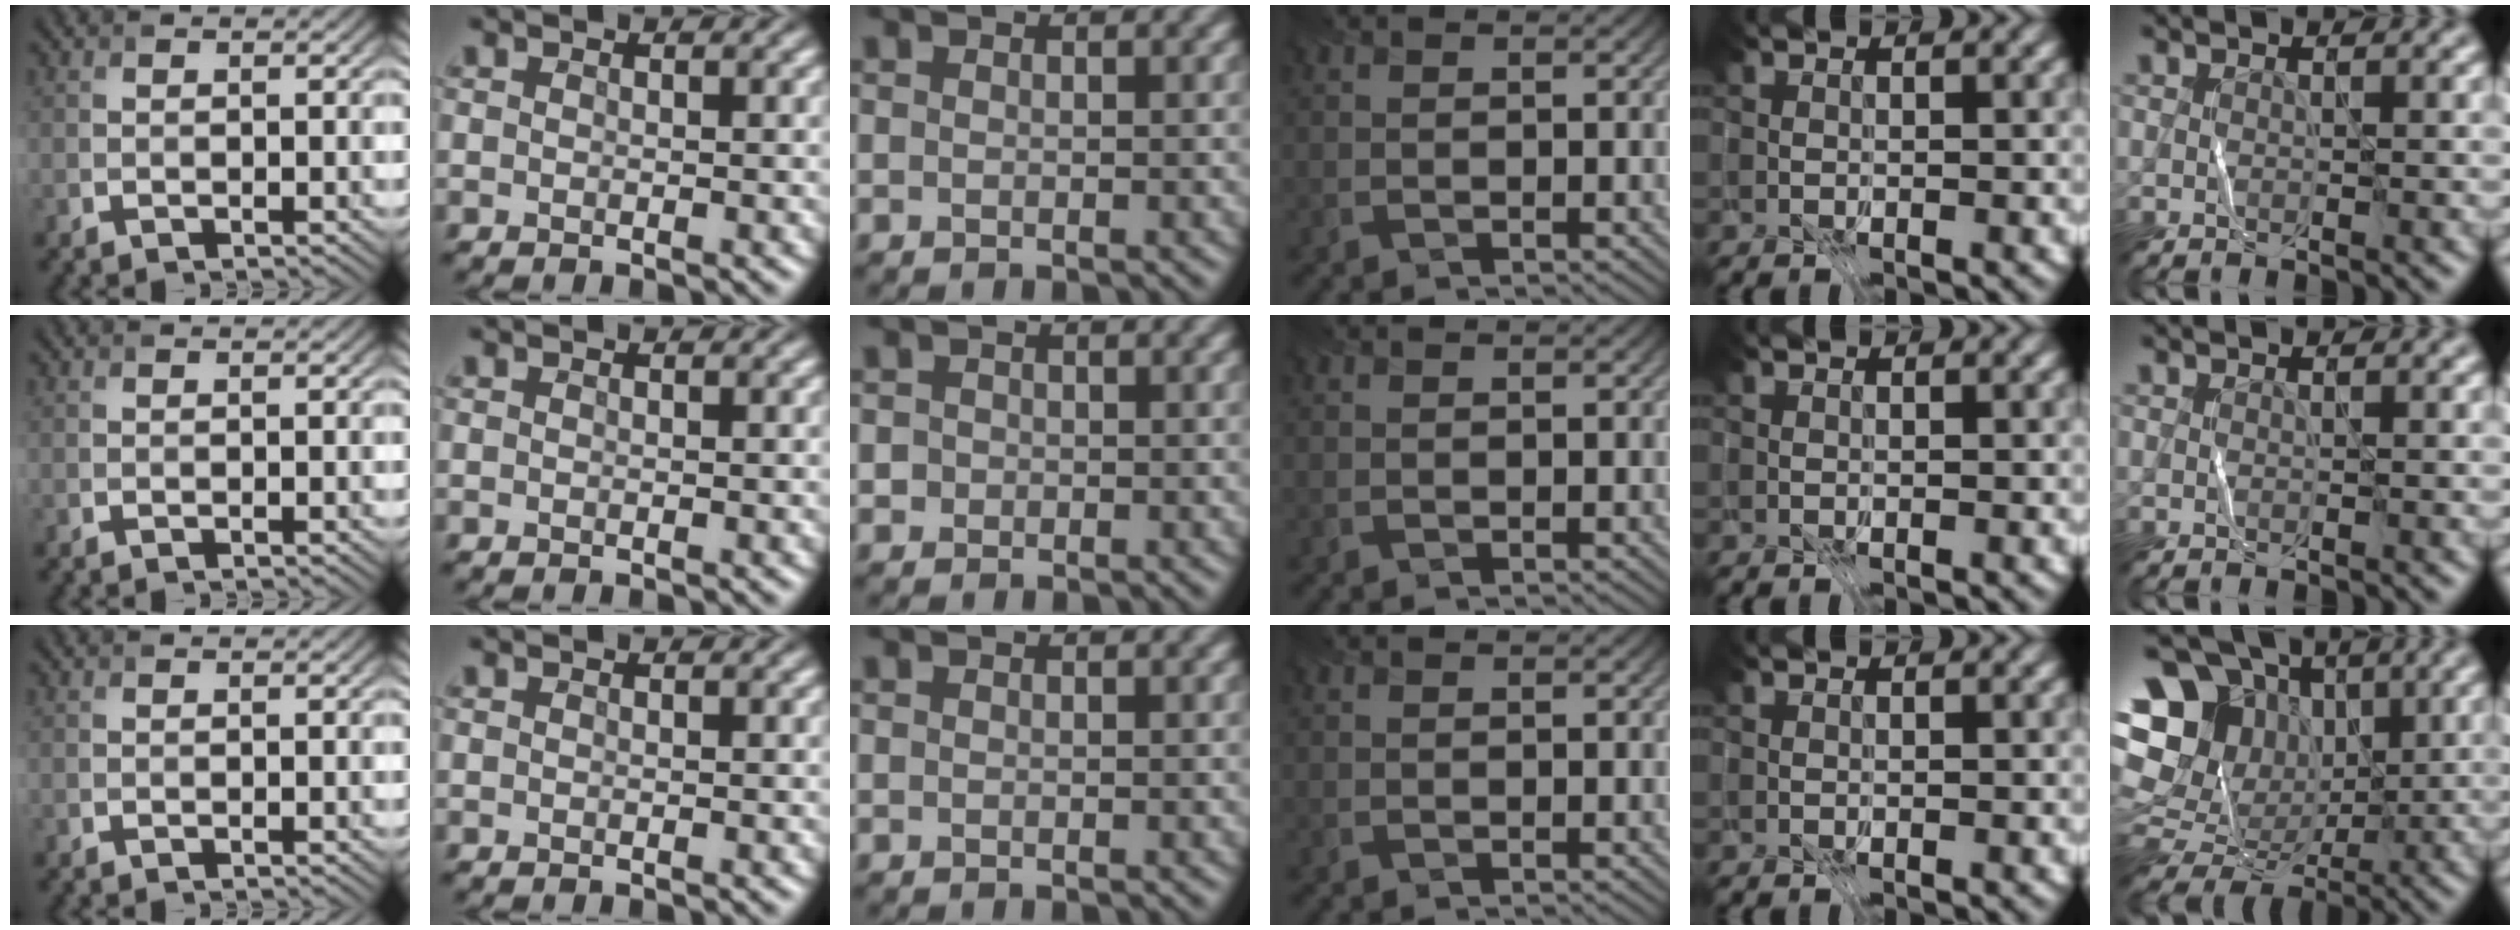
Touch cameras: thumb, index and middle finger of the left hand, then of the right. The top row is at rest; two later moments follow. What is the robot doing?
{"motion": "fold", "object": "file"}